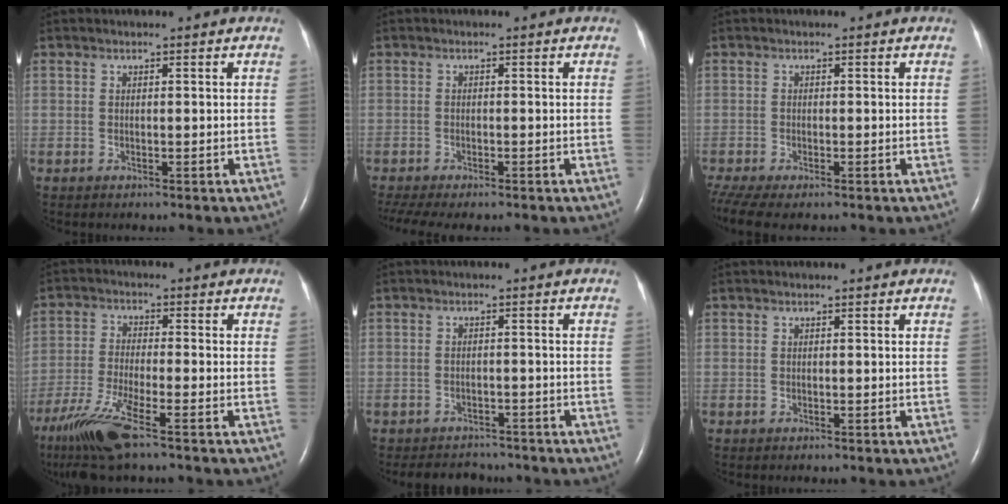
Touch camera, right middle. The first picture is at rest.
{"total": 7.5, "force": [-6.1, 1.4, 4.0], "torque": [-0.065, -0.008, -0.096]}
{"total": 6.3, "force": [-4.6, 1.8, 3.9], "torque": [-0.084, -0.010, -0.081]}
{"total": 10.0, "force": [-6.4, 0.6, 7.6], "torque": [-0.164, -0.030, -0.121]}
{"total": 5.6, "force": [-5.2, 1.9, 0.6], "torque": [-0.011, -0.002, -0.068]}
{"total": 0.0}